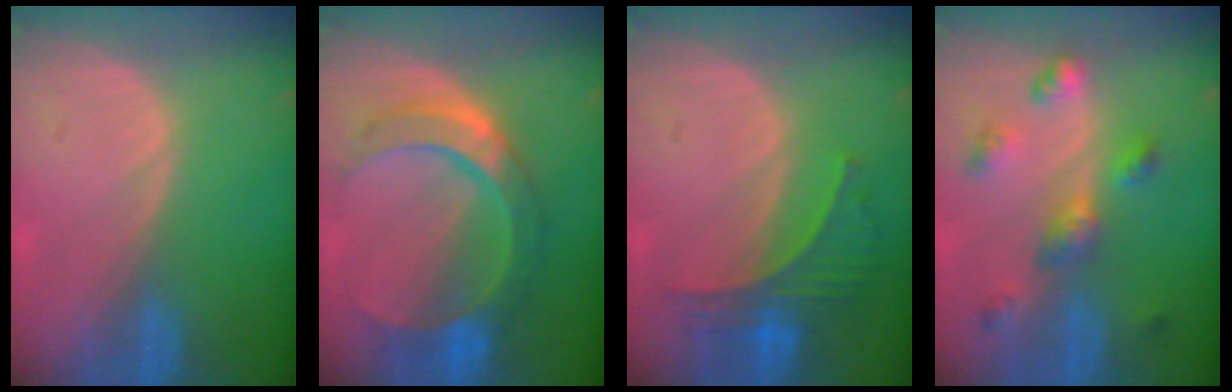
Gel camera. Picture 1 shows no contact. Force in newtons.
{"total": 9.1, "press": 9.1, "slide": 0.8}
{"total": 6.1, "press": 6.0, "slide": 1.0}
{"total": 6.4, "press": 5.7, "slide": 2.8}